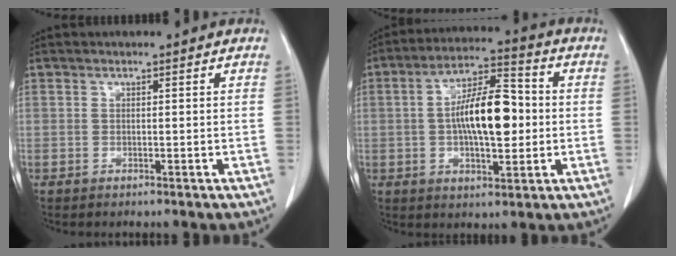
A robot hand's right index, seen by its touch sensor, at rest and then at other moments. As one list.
[{"total": 12.1, "force": [-0.1, 4.1, 11.4], "torque": [-0.207, 0.019, -0.003]}]